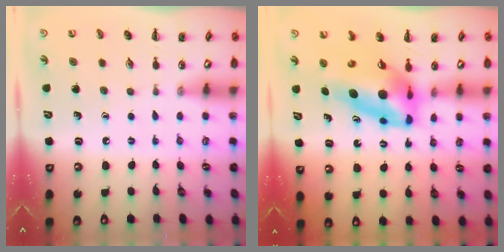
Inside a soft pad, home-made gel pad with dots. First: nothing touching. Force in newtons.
{"total": 10.0, "press": 9.6, "slide": 3.0}